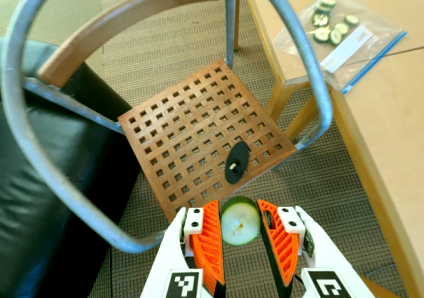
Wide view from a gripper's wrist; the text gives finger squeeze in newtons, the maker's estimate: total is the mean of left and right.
{"total": 7.5, "left": 7.4, "right": 7.6}